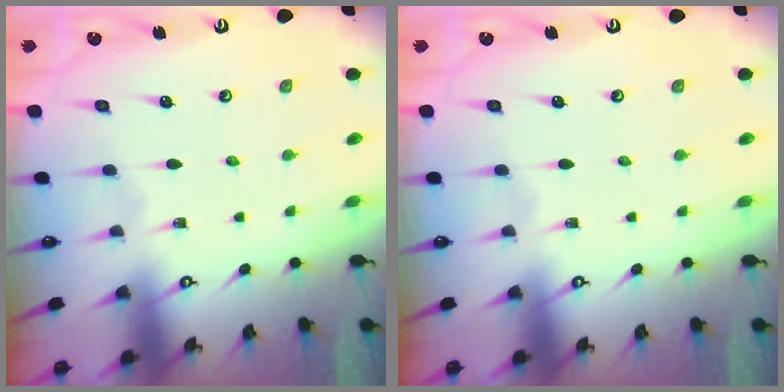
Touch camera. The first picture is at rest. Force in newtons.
{"total": 0.0}